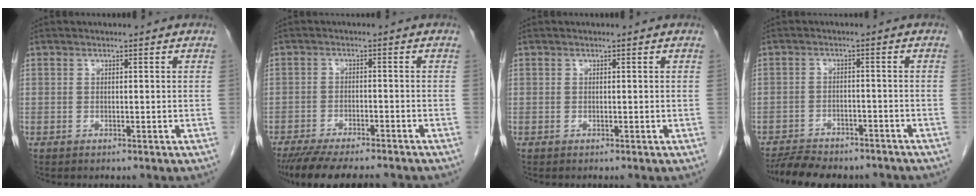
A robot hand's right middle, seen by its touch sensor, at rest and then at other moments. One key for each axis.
{"total": 12.9, "fx": -11.1, "fy": 2.4, "fz": 6.1, "tx": -0.101, "ty": -0.019, "tz": -0.160}
{"total": 0.0}
{"total": 10.6, "fx": -9.4, "fy": 3.2, "fz": 3.8, "tx": -0.064, "ty": 0.000, "tz": -0.131}